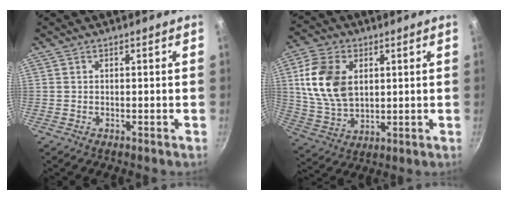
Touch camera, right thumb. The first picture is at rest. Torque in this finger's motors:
{"motor_torque": [-0.87, 1.50, 1.59, 0.33, 0.17]}